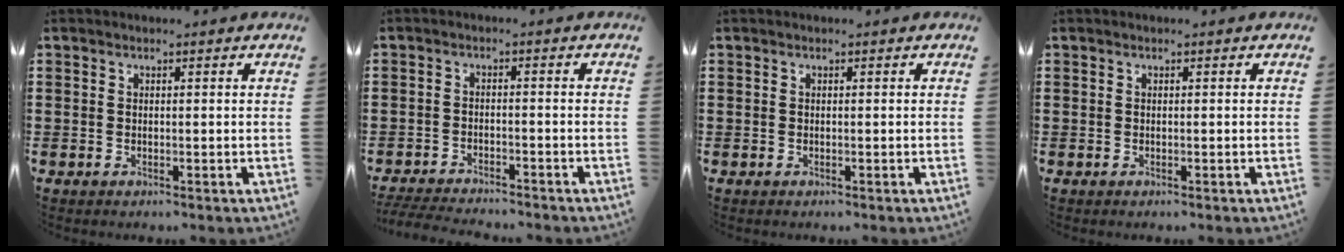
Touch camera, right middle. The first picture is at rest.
{"total": 3.1, "force": [-3.0, -0.2, 0.5], "torque": [-0.019, -0.006, -0.067]}
{"total": 0.0}
{"total": 0.0}